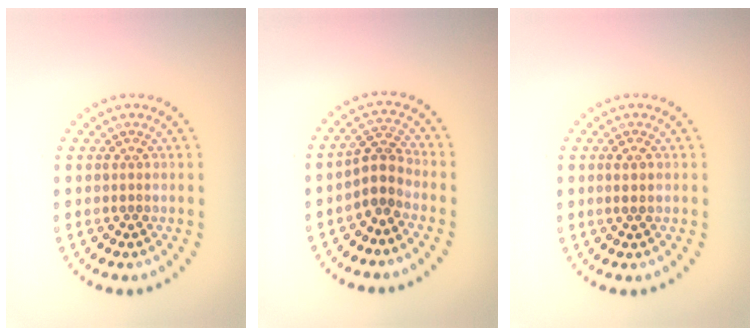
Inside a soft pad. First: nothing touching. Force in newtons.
{"total": 2.5, "press": 1.9, "slide": 1.7}
{"total": 1.1, "press": 1.0, "slide": 0.5}